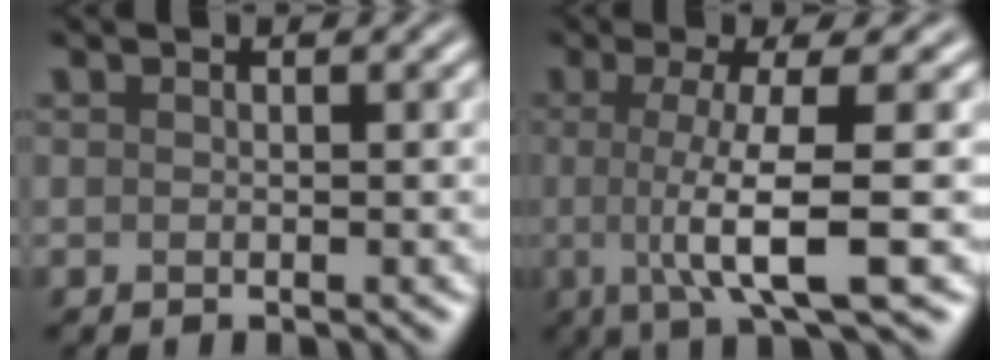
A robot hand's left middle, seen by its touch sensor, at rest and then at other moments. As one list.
[{"total": 6.8, "force": [-0.5, 1.3, 6.7], "torque": [-0.109, -0.003, -0.008]}]